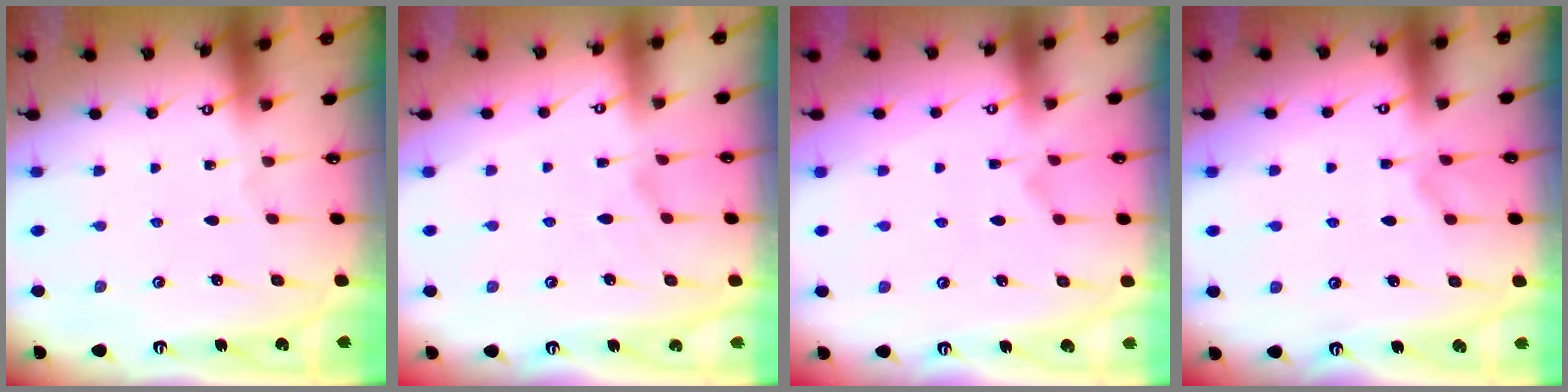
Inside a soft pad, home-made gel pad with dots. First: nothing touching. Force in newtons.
{"total": 3.7, "press": 3.5, "slide": 1.1}
{"total": 2.3, "press": 2.0, "slide": 1.1}
{"total": 3.8, "press": 3.8, "slide": 0.3}